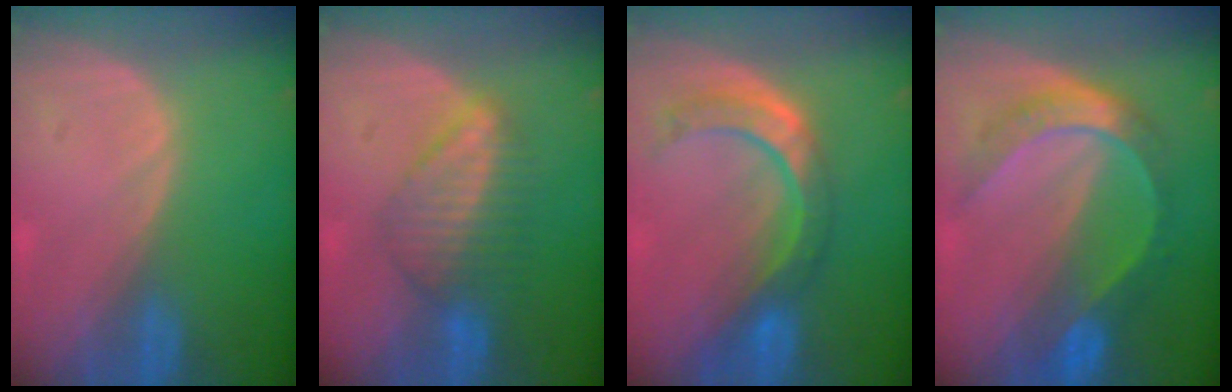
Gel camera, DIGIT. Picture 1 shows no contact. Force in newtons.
{"total": 6.4, "press": 6.3, "slide": 0.5}
{"total": 8.5, "press": 7.2, "slide": 4.5}
{"total": 7.4, "press": 7.3, "slide": 0.6}